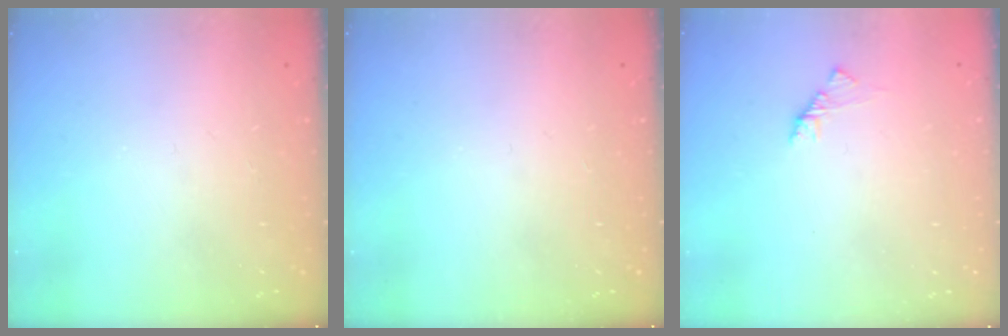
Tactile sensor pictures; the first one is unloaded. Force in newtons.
{"total": 0.0}
{"total": 1.7, "press": 1.6, "slide": 0.5}